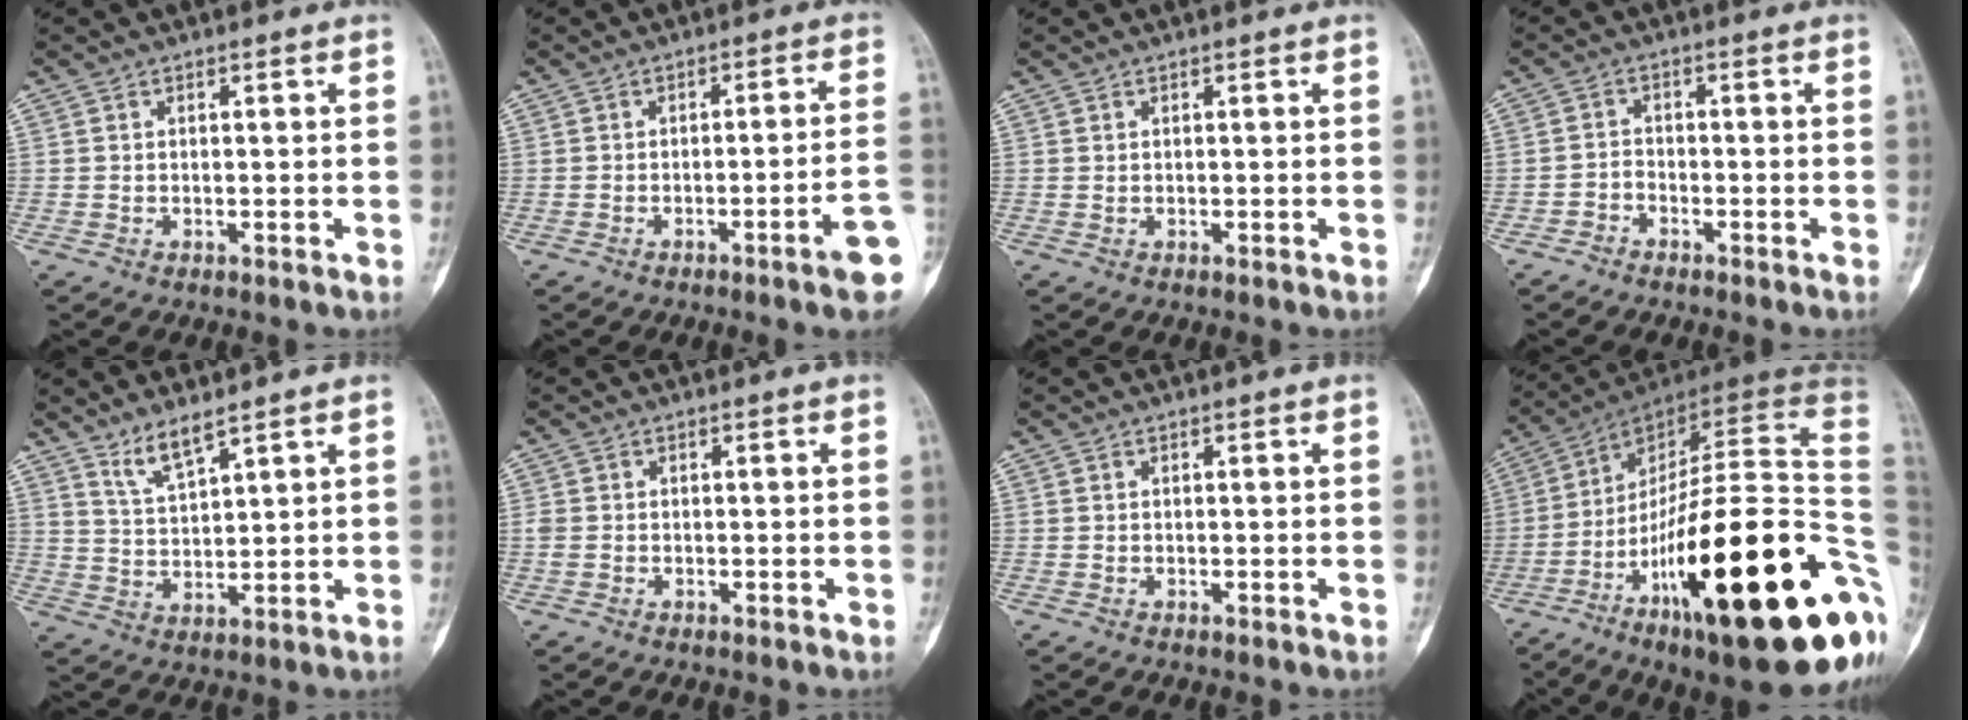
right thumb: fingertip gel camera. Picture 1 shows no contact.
{"total": 7.7, "force": [-3.4, 0.2, 6.9], "torque": [-0.087, 0.025, -0.046]}
{"total": 0.0}
{"total": 2.0, "force": [-1.6, 1.2, 0.1], "torque": [-0.002, 0.015, -0.034]}
{"total": 5.3, "force": [4.3, 0.9, 2.9], "torque": [-0.057, -0.032, 0.087]}
{"total": 1.1, "force": [-0.1, 0.8, 0.7], "torque": [-0.024, -0.004, -0.004]}
{"total": 0.0}
{"total": 37.0, "force": [-10.0, 9.2, 34.4], "torque": [-0.434, 0.059, -0.156]}